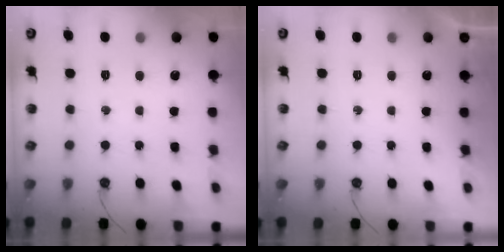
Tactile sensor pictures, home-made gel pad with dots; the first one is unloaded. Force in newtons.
{"total": 0.0}